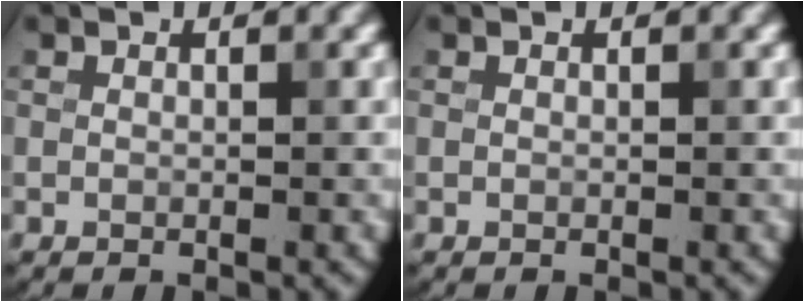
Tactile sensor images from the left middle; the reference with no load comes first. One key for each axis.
{"total": 0.0}